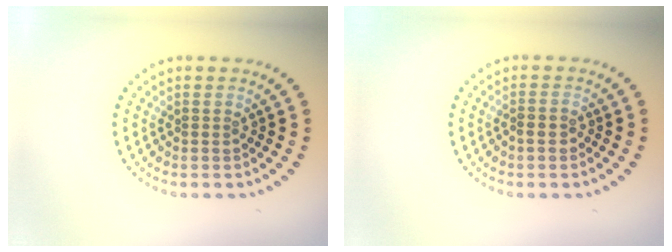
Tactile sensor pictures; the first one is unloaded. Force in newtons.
{"total": 0.8, "press": 0.7, "slide": 0.5}